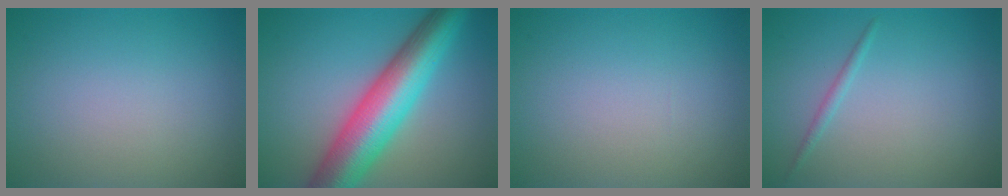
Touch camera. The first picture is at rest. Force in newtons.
{"total": 10.0, "press": 10.0, "slide": 0.3}
{"total": 0.0}
{"total": 0.9, "press": 0.9, "slide": 0.1}